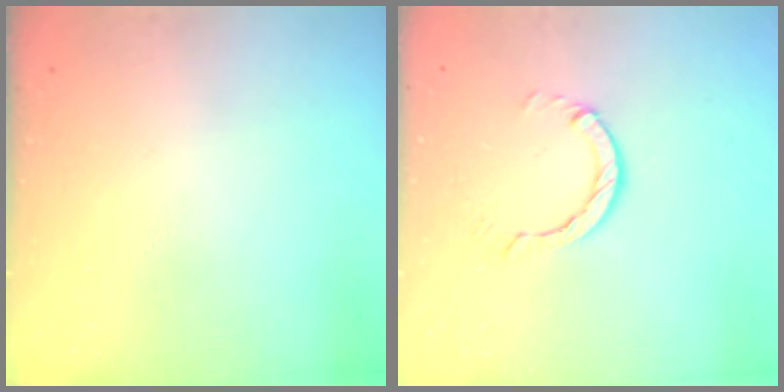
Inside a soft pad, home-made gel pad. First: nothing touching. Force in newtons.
{"total": 4.1, "press": 4.0, "slide": 0.6}